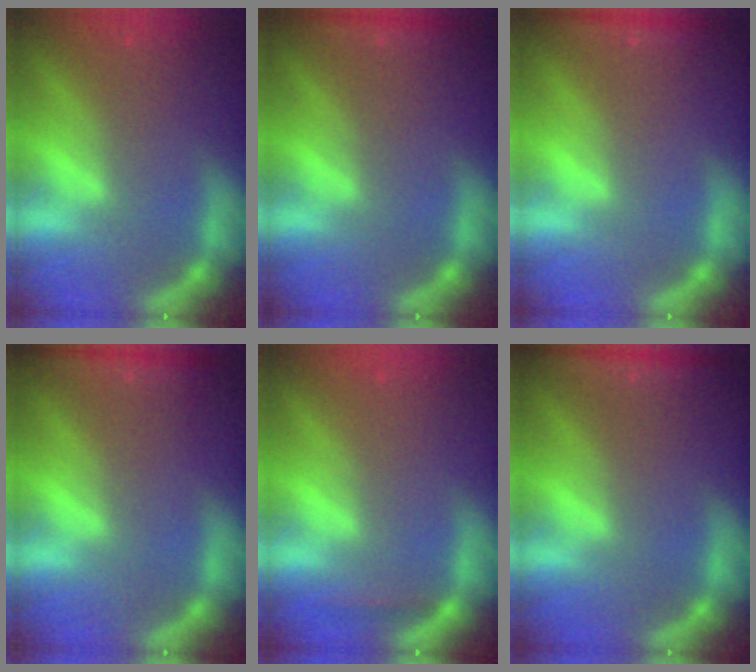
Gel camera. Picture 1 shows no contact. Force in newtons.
{"total": 1.4}
{"total": 1.9}
{"total": 2.4}
{"total": 0.9}
{"total": 3.5}